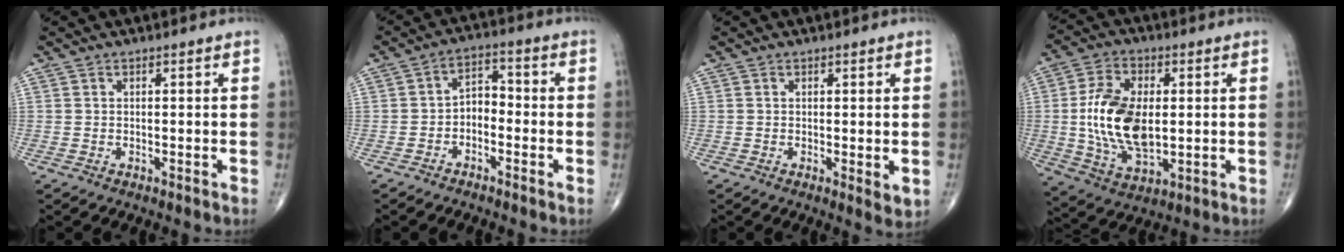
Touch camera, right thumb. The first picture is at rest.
{"total": 4.7, "force": [-1.9, 3.0, 3.1], "torque": [-0.036, 0.034, -0.043]}
{"total": 2.4, "force": [0.0, 0.8, 2.3], "torque": [-0.034, -0.010, -0.002]}
{"total": 15.4, "force": [0.3, 8.6, 12.8], "torque": [-0.236, -0.006, 0.012]}